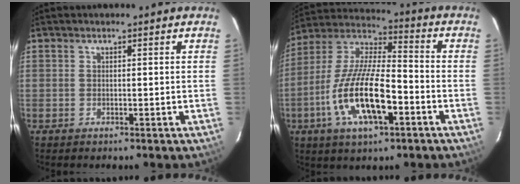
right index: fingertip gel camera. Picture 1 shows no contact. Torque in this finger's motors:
{"motor_torque": [0.69, -0.34, 1.05, 0.21]}